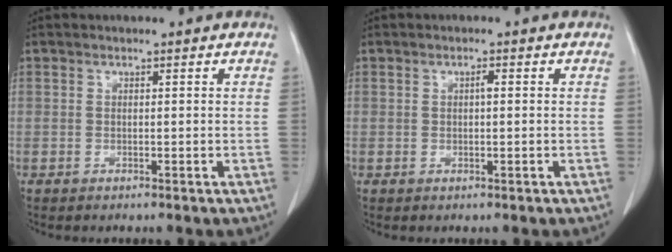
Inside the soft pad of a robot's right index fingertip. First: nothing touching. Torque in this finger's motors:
{"motor_torque": [0.28, -0.28, 0.10, 0.03]}